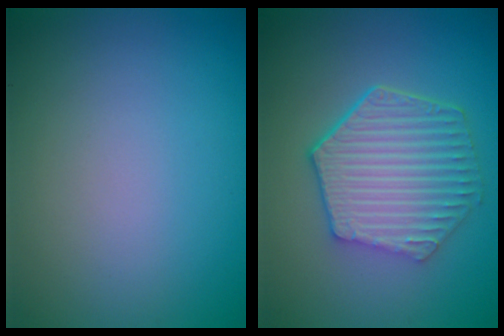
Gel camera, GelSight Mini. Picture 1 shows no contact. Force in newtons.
{"total": 6.2, "press": 4.8, "slide": 4.0}